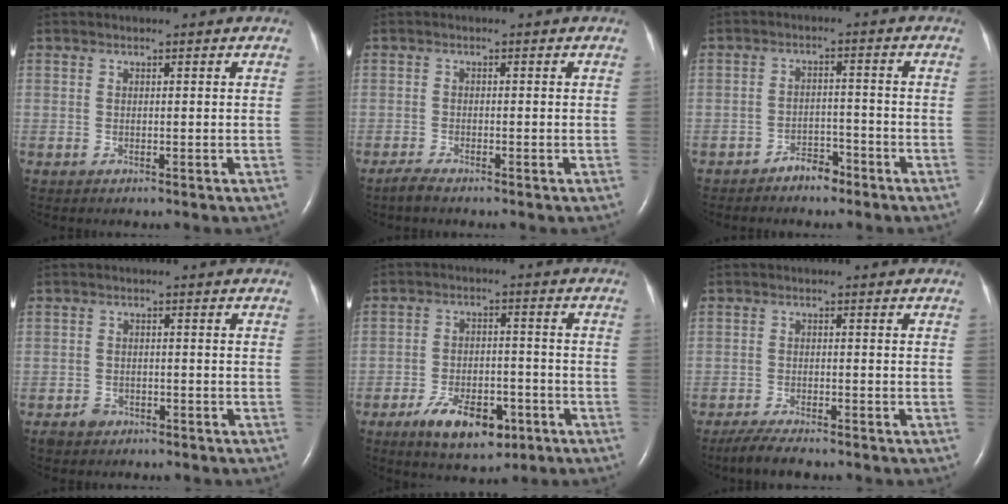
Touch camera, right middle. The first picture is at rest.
{"total": 1.6, "force": [-1.5, 0.1, 0.7], "torque": [-0.023, -0.005, -0.030]}
{"total": 3.9, "force": [-3.2, 1.7, 1.5], "torque": [-0.022, 0.007, -0.053]}
{"total": 2.5, "force": [-1.8, 1.6, 0.6], "torque": [-0.017, 0.004, -0.024]}
{"total": 9.6, "force": [-5.4, 4.5, 6.5], "torque": [-0.114, -0.002, -0.083]}
{"total": 5.4, "force": [-4.5, 0.8, 2.7], "torque": [-0.049, -0.013, -0.078]}